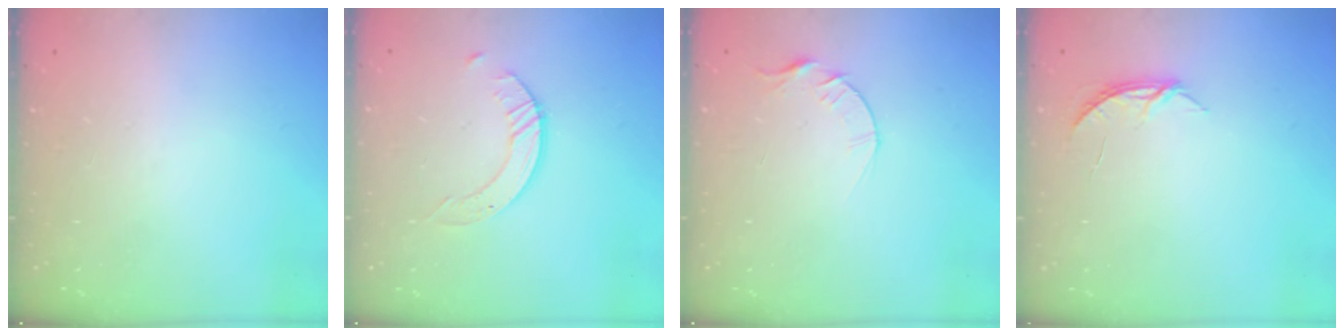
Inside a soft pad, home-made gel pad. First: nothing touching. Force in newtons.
{"total": 2.5, "press": 2.5, "slide": 0.3}
{"total": 4.1, "press": 4.0, "slide": 0.5}
{"total": 4.0, "press": 4.0, "slide": 0.4}